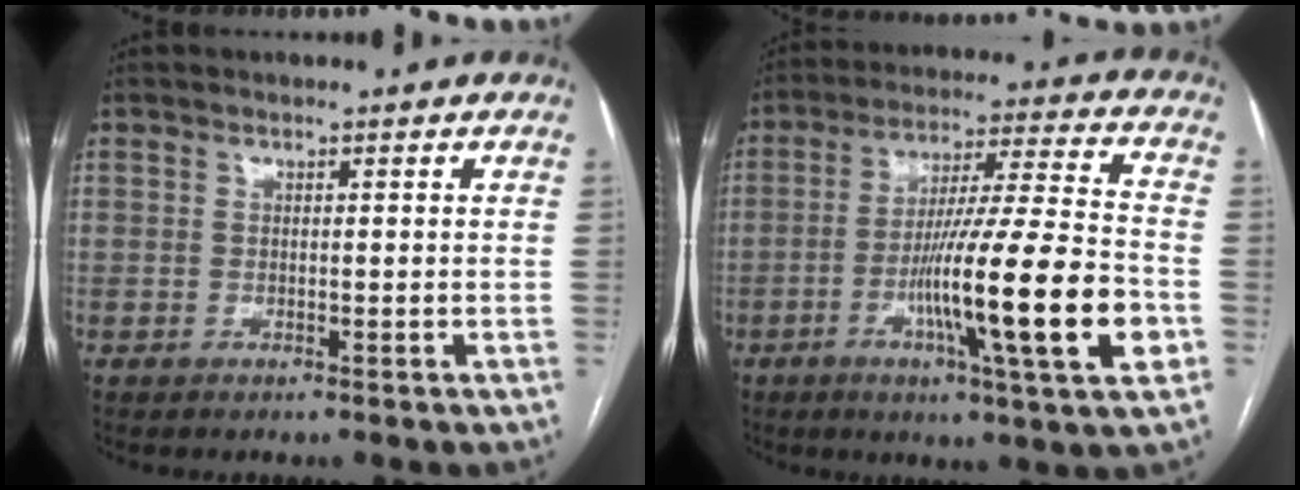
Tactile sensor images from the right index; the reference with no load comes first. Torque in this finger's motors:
{"motor_torque": [2.14, 0.00, 1.05, 0.21]}